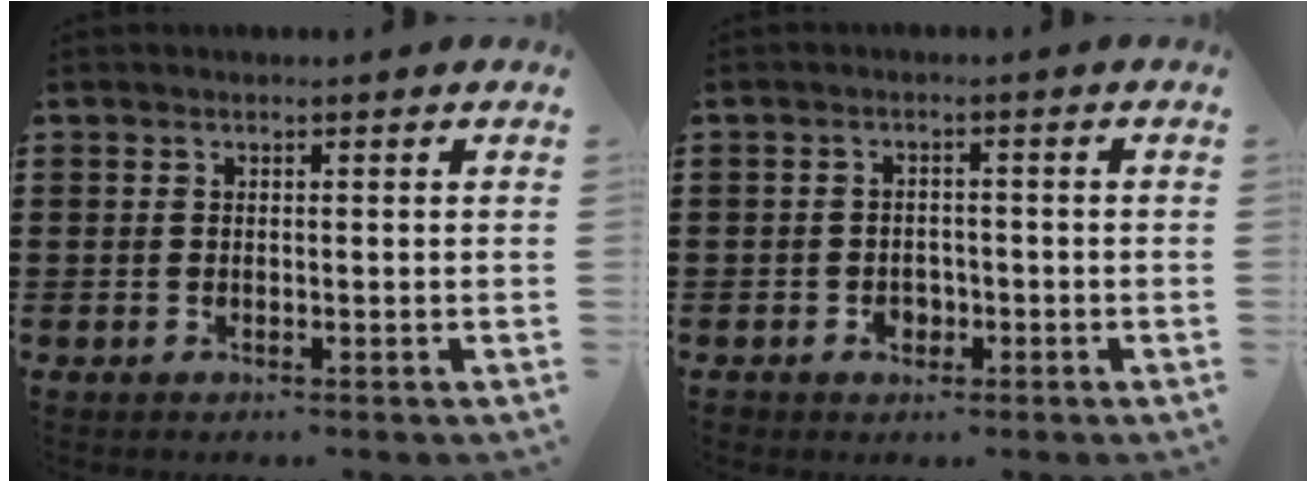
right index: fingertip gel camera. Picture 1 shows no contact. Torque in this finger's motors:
{"motor_torque": [2.14, 0.00, 0.04, 0.03]}